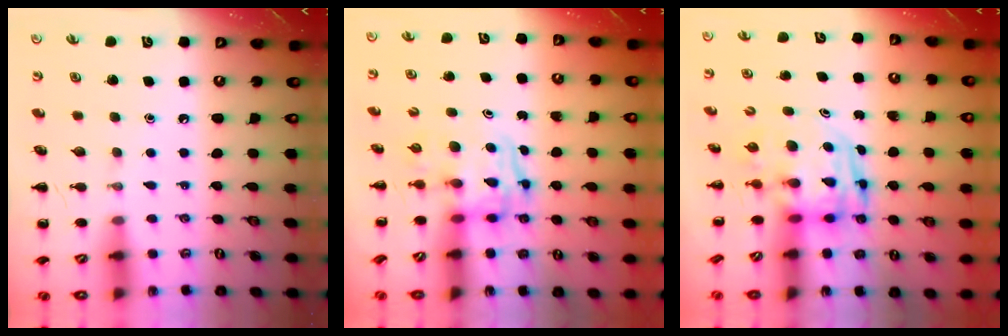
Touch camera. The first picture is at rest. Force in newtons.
{"total": 3.3, "press": 3.2, "slide": 0.6}
{"total": 4.0, "press": 3.9, "slide": 0.9}